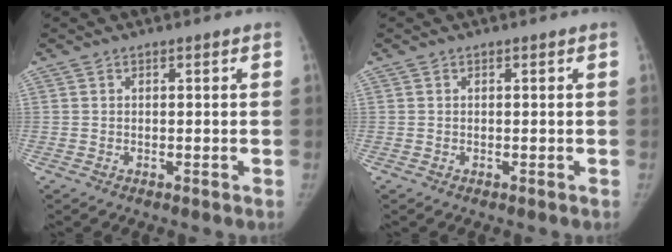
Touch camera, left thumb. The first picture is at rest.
{"total": 0.0}